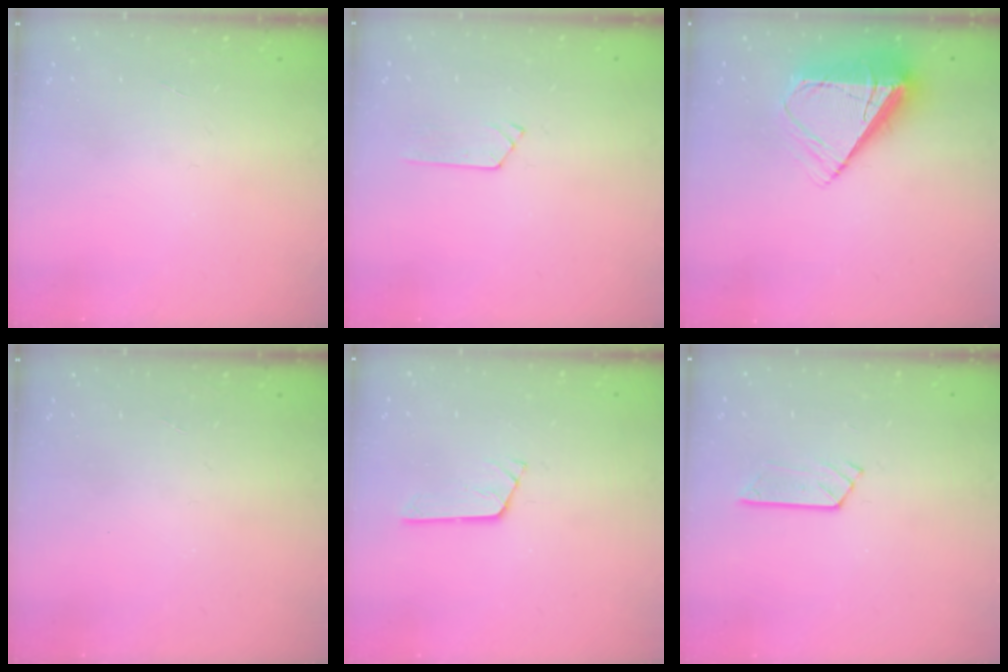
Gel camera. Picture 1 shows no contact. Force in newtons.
{"total": 4.2, "press": 4.2, "slide": 0.4}
{"total": 9.5, "press": 9.4, "slide": 1.4}
{"total": 0.0}
{"total": 2.9, "press": 2.9, "slide": 0.1}
{"total": 3.9, "press": 3.9, "slide": 0.4}